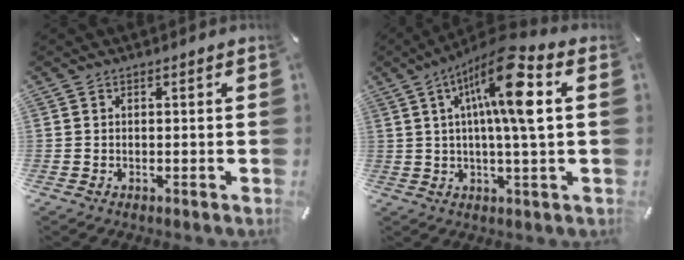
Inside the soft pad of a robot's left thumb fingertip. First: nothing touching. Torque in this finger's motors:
{"motor_torque": [1.98, 3.03, 1.12, 0.40, 0.25]}